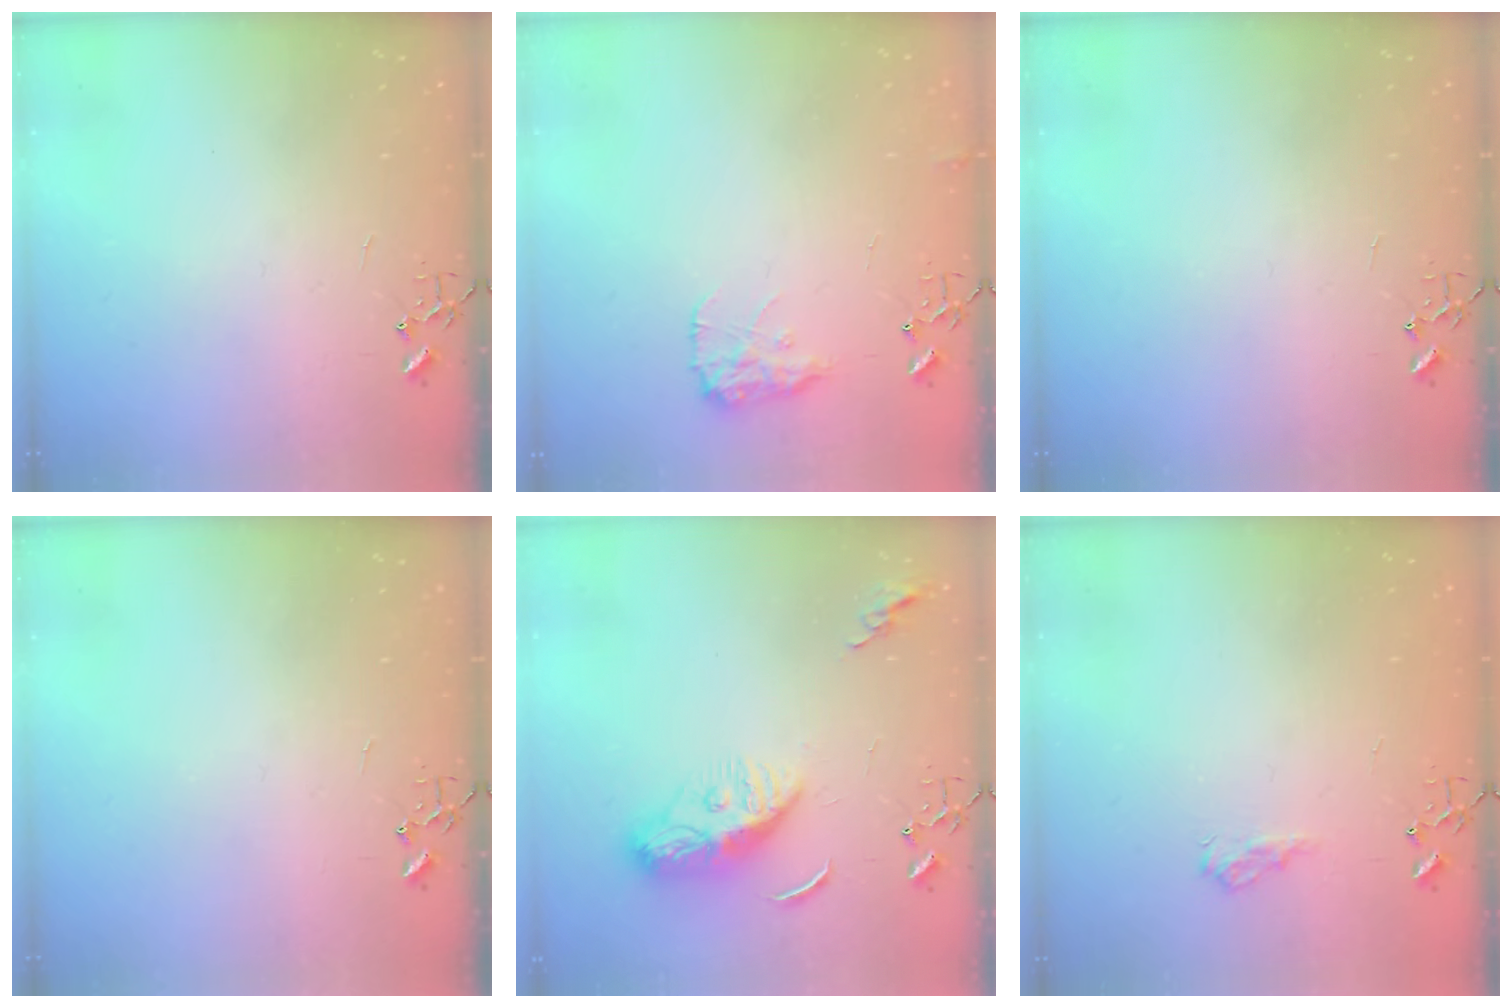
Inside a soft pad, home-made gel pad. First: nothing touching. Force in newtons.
{"total": 9.8, "press": 9.8, "slide": 0.2}
{"total": 0.0}
{"total": 0.0}
{"total": 9.4, "press": 9.4, "slide": 1.0}
{"total": 8.2, "press": 8.2, "slide": 0.9}